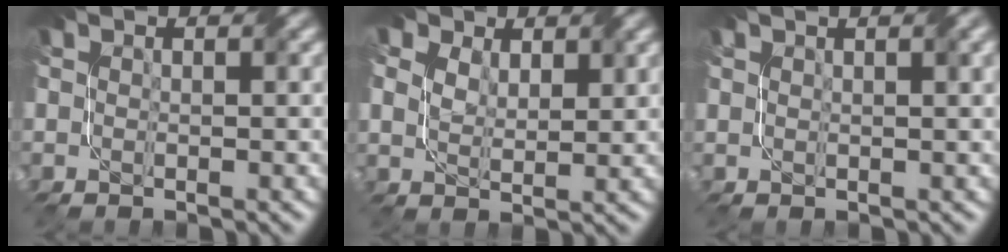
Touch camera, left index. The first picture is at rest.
{"total": 7.5, "force": [4.2, 5.0, 3.7], "torque": [-0.101, 0.027, 0.061]}
{"total": 4.9, "force": [2.7, 2.0, 3.6], "torque": [-0.032, 0.026, 0.013]}